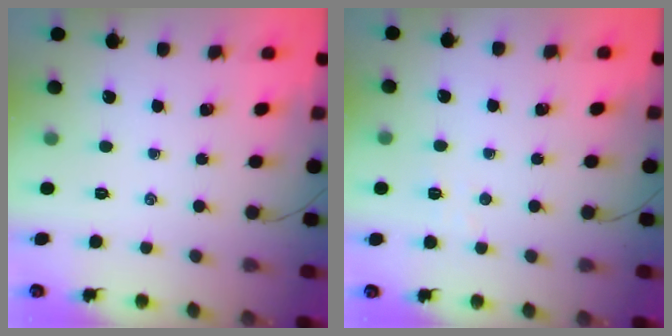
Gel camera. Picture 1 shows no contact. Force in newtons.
{"total": 2.6, "press": 2.5, "slide": 0.8}